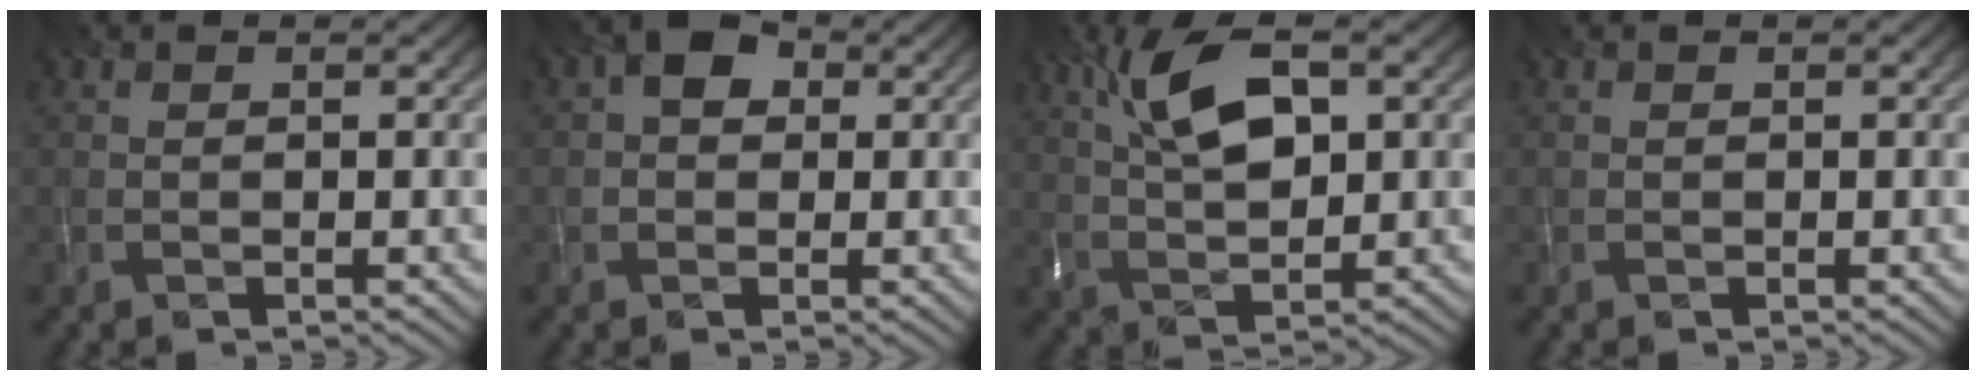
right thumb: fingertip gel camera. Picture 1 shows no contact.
{"total": 3.4, "force": [0.7, 2.6, 2.1], "torque": [-0.035, 0.008, 0.003]}
{"total": 8.6, "force": [3.0, 3.4, 7.3], "torque": [-0.153, 0.013, 0.059]}
{"total": 0.0}